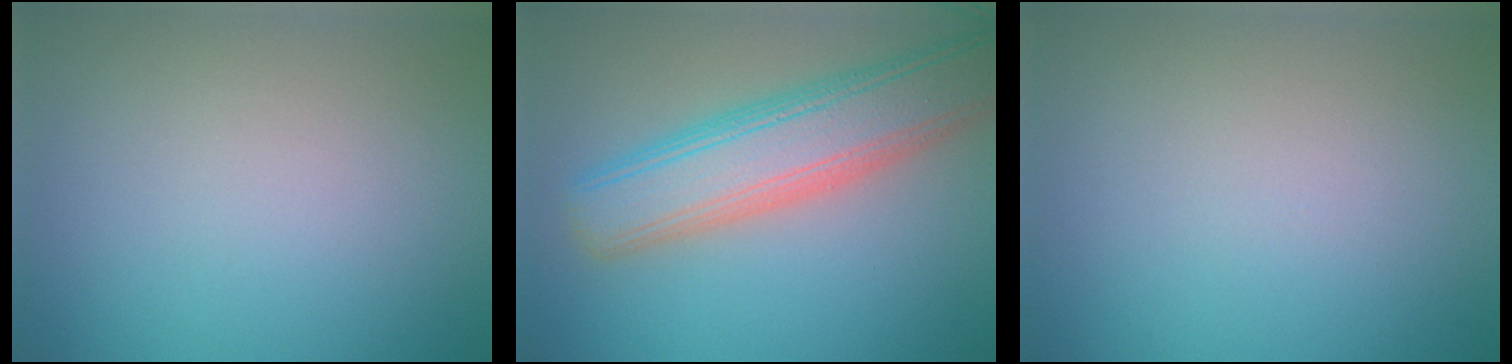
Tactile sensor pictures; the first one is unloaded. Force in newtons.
{"total": 8.0, "press": 8.0, "slide": 0.4}
{"total": 0.0}